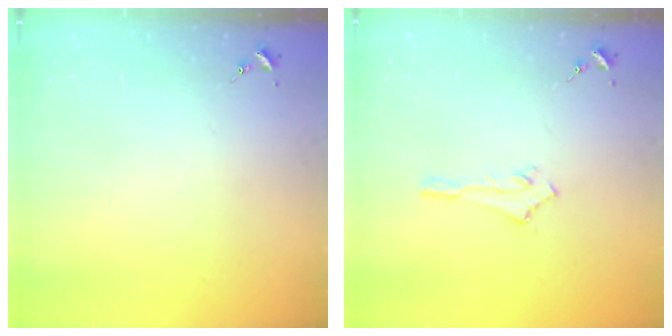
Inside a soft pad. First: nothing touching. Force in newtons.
{"total": 2.7, "press": 2.7, "slide": 0.1}